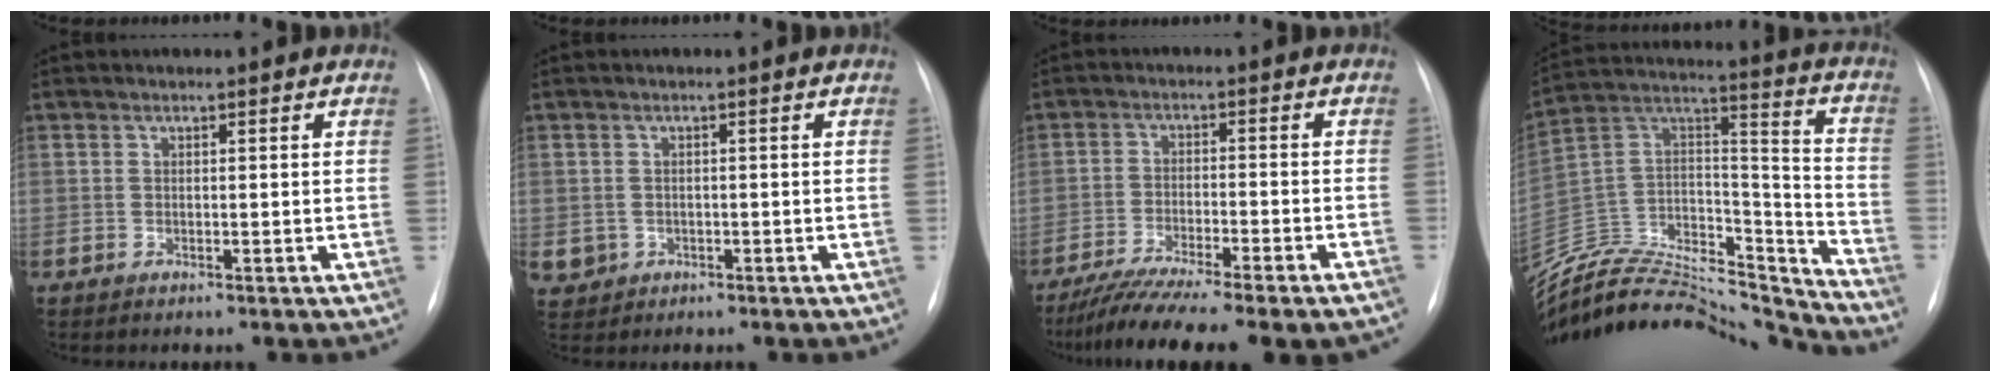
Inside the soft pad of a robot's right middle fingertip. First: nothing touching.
{"total": 3.0, "force": [-0.9, 2.8, 0.5], "torque": [-0.010, 0.003, -0.006]}
{"total": 15.8, "force": [-13.2, 1.4, 8.6], "torque": [-0.128, -0.023, -0.201]}
{"total": 29.2, "force": [-27.8, 5.2, 7.3], "torque": [-0.148, 0.019, -0.440]}